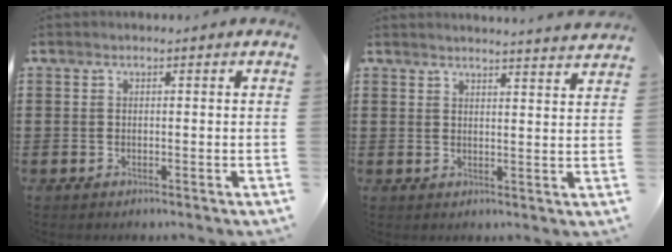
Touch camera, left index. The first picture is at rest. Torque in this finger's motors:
{"motor_torque": [0.28, 0.05, 0.12, 0.03]}